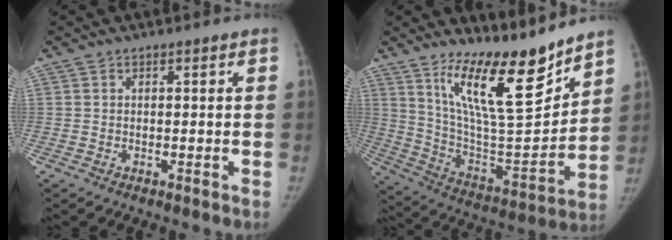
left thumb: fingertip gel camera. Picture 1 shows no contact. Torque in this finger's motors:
{"motor_torque": [0.36, 0.05, 1.45, -1.32, 0.22]}